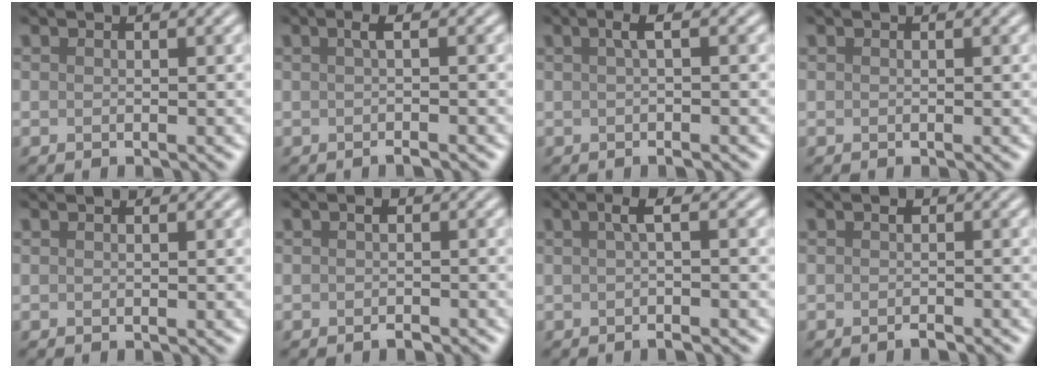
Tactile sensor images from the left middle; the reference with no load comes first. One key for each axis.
{"total": 1.9, "fx": -0.2, "fy": 0.3, "fz": 1.9, "tx": -0.030, "ty": -0.001, "tz": -0.004}
{"total": 2.2, "fx": 0.1, "fy": 0.4, "fz": 2.2, "tx": -0.035, "ty": 0.002, "tz": 0.000}
{"total": 0.0}
{"total": 0.0}
{"total": 1.3, "fx": -0.6, "fy": 0.7, "fz": 0.9, "tx": -0.013, "ty": -0.002, "tz": -0.011}
{"total": 2.4, "fx": -0.1, "fy": 0.4, "fz": 2.4, "tx": -0.037, "ty": -0.001, "tz": -0.004}
{"total": 1.0, "fx": -0.6, "fy": 0.5, "fz": 0.6, "tx": -0.008, "ty": -0.001, "tz": -0.012}